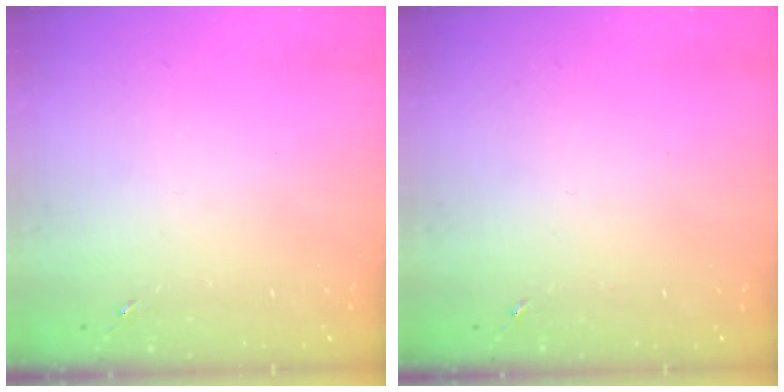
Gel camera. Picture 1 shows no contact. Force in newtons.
{"total": 0.0}